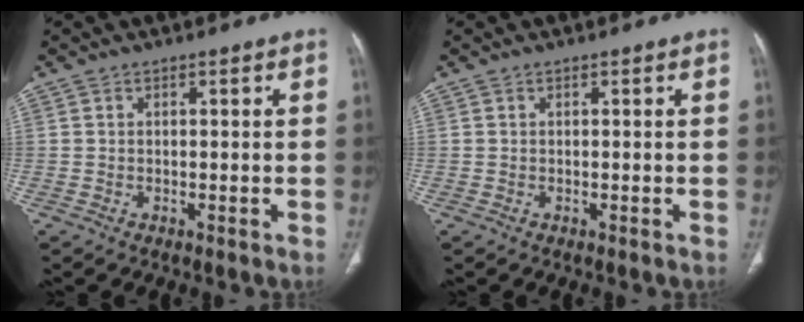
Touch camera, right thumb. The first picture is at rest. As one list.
[{"total": 0.0}]